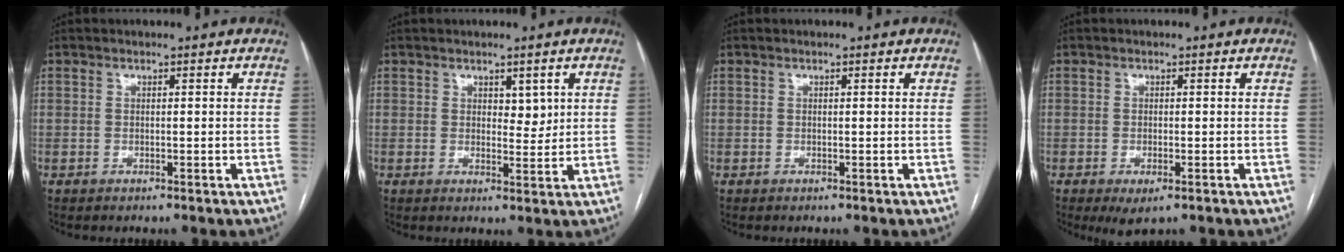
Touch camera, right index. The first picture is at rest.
{"total": 2.7, "force": [1.2, 1.5, 1.9], "torque": [-0.022, -0.006, 0.018]}
{"total": 0.0}
{"total": 3.1, "force": [-1.6, 1.1, 2.5], "torque": [-0.036, -0.005, -0.017]}